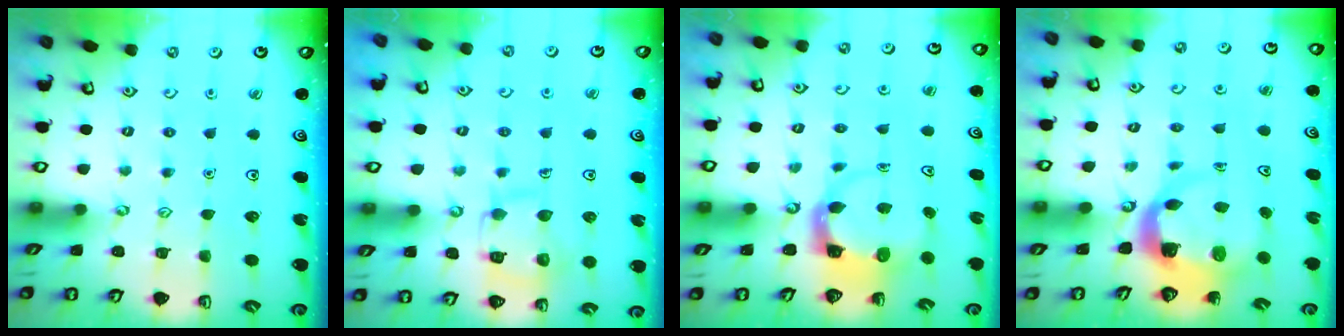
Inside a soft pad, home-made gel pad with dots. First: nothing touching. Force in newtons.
{"total": 12.7, "press": 12.7, "slide": 1.3}
{"total": 3.8, "press": 3.7, "slide": 0.5}
{"total": 4.8, "press": 4.8, "slide": 0.7}